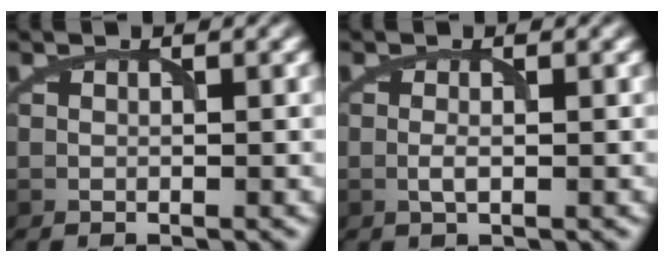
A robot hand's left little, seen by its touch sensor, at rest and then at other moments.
{"total": 1.0, "force": [-0.2, 0.2, 0.9], "torque": [-0.022, -0.002, -0.006]}